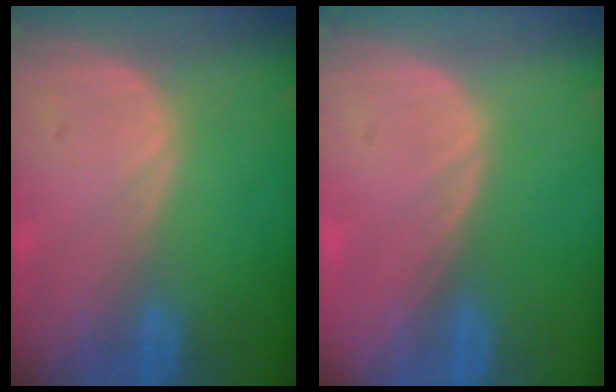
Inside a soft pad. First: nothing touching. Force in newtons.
{"total": 0.0}